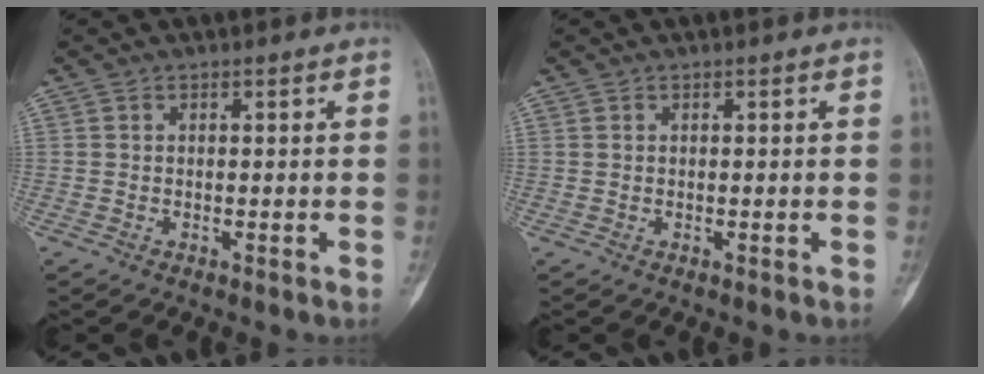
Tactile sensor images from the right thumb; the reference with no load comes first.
{"total": 0.0}